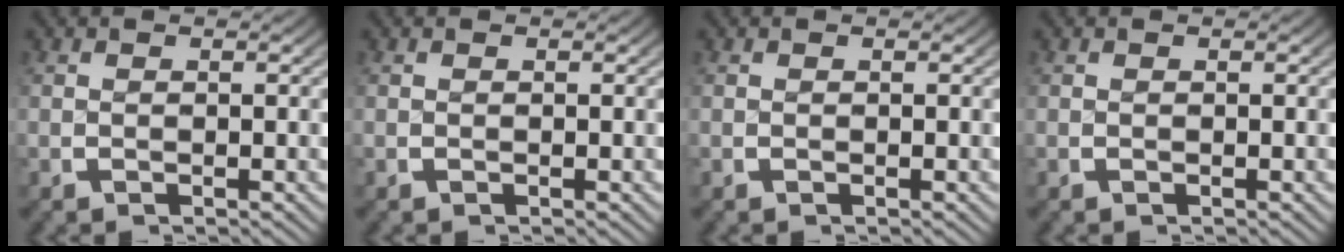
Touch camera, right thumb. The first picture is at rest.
{"total": 0.0}
{"total": 0.0}
{"total": 0.0}